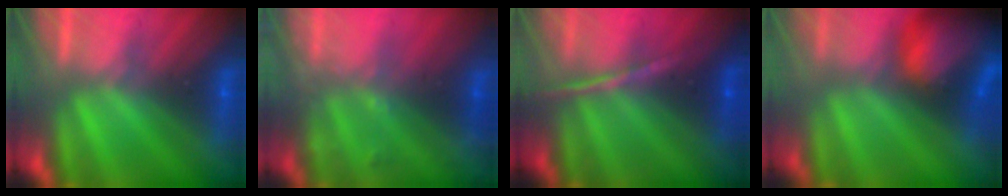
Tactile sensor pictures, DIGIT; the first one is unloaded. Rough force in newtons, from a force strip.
{"total": 2.0}
{"total": 1.3}
{"total": 7.7}